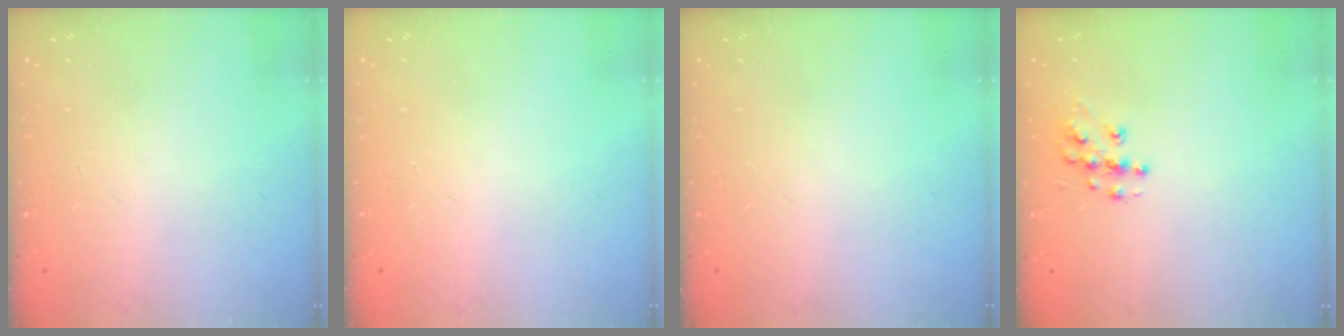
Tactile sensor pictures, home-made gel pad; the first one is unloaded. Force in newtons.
{"total": 0.0}
{"total": 0.0}
{"total": 8.3, "press": 8.3, "slide": 0.3}